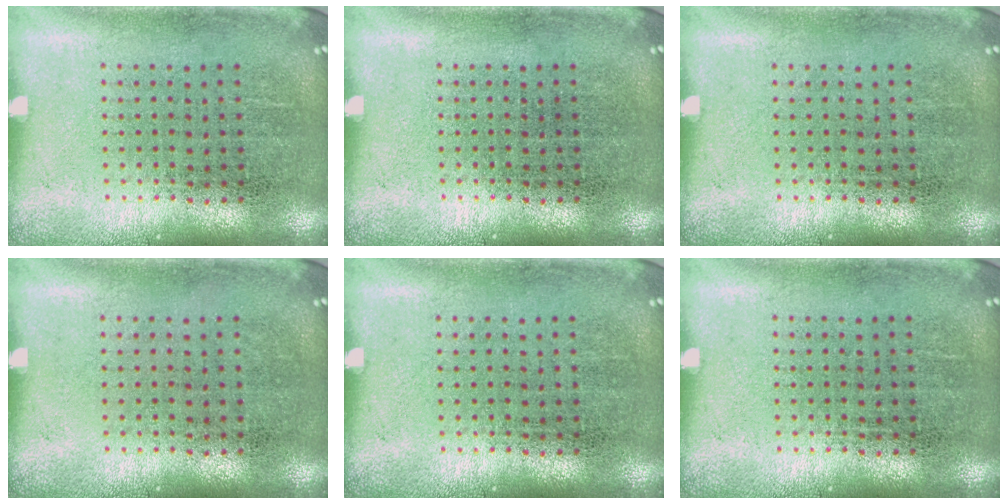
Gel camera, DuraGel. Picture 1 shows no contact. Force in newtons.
{"total": 0.0}
{"total": 0.0}
{"total": 0.0}
{"total": 0.0}
{"total": 0.0}